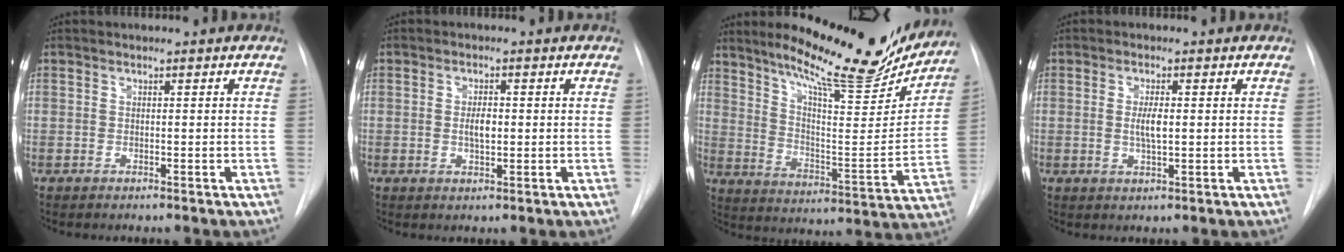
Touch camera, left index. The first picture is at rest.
{"total": 2.7, "force": [0.1, 1.1, 2.5], "torque": [-0.046, 0.000, 0.003]}
{"total": 20.6, "force": [17.5, 3.1, 10.4], "torque": [-0.161, -0.036, 0.253]}
{"total": 3.0, "force": [0.3, 0.6, 2.9], "torque": [-0.058, -0.003, 0.006]}